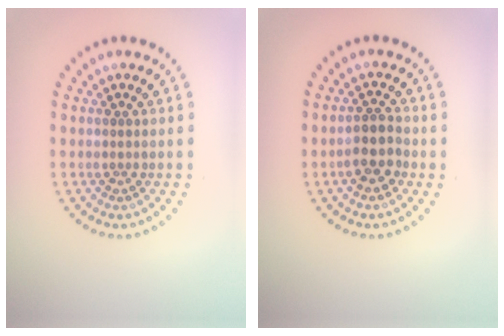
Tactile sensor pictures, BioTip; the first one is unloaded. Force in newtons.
{"total": 2.6, "press": 2.4, "slide": 1.0}